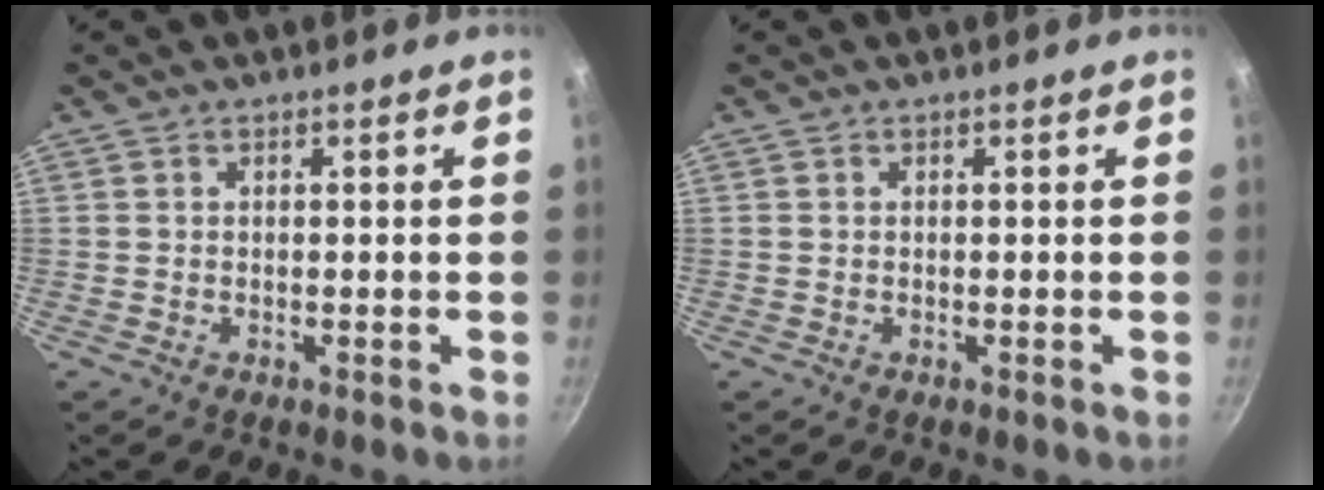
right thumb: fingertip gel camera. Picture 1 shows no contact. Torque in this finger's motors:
{"motor_torque": [-0.04, -0.03, 0.05, 0.04, 0.00]}